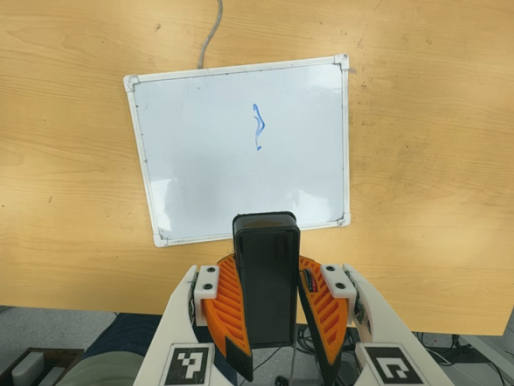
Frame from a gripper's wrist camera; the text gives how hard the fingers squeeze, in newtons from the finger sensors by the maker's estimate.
{"total": 9.7, "left": 10.0, "right": 9.3}